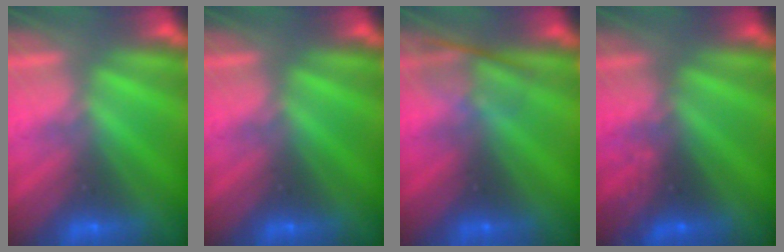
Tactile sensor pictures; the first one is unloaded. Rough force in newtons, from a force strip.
{"total": 0.0}
{"total": 2.4}
{"total": 2.6}